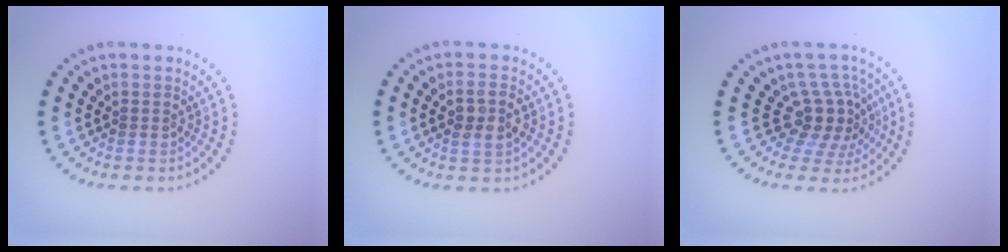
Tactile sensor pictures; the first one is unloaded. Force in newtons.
{"total": 2.3, "press": 2.3, "slide": 0.2}
{"total": 4.0, "press": 2.8, "slide": 2.8}